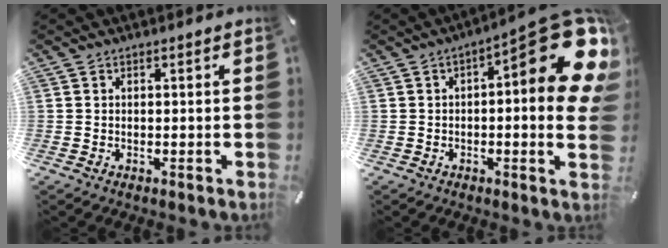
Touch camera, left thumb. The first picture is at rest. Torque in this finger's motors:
{"motor_torque": [0.80, 0.94, 1.40, -0.19, 0.18]}